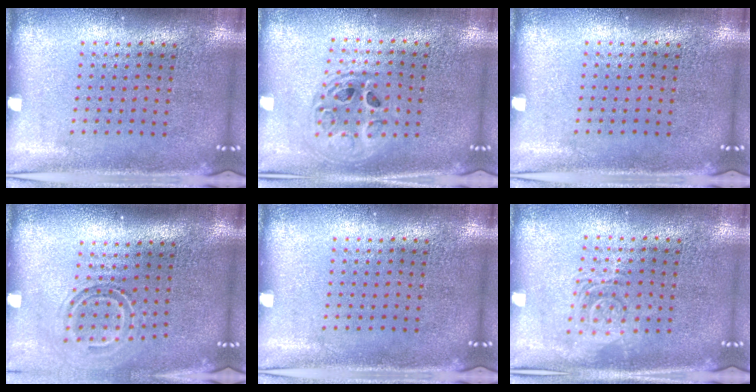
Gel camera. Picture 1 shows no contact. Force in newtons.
{"total": 1.4, "press": 1.2, "slide": 0.7}
{"total": 0.0}
{"total": 1.7, "press": 1.1, "slide": 1.3}
{"total": 0.0}
{"total": 1.2, "press": 1.2, "slide": 0.2}